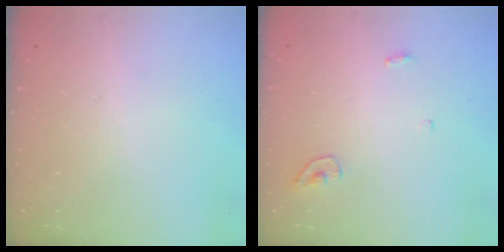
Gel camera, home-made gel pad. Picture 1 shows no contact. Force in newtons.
{"total": 3.6, "press": 3.5, "slide": 0.4}